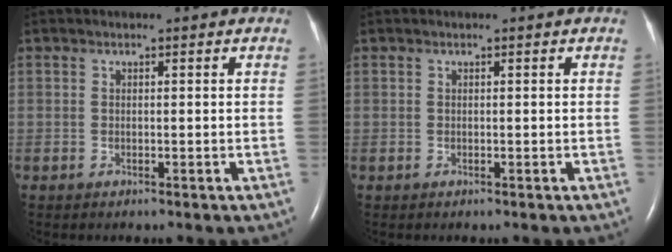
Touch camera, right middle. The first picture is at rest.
{"total": 0.0}